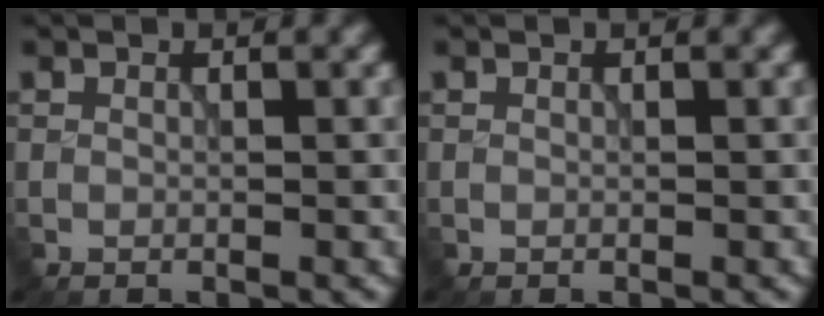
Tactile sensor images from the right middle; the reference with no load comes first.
{"total": 0.0}